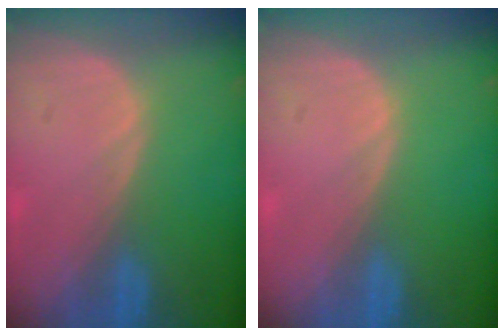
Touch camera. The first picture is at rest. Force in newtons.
{"total": 0.0}